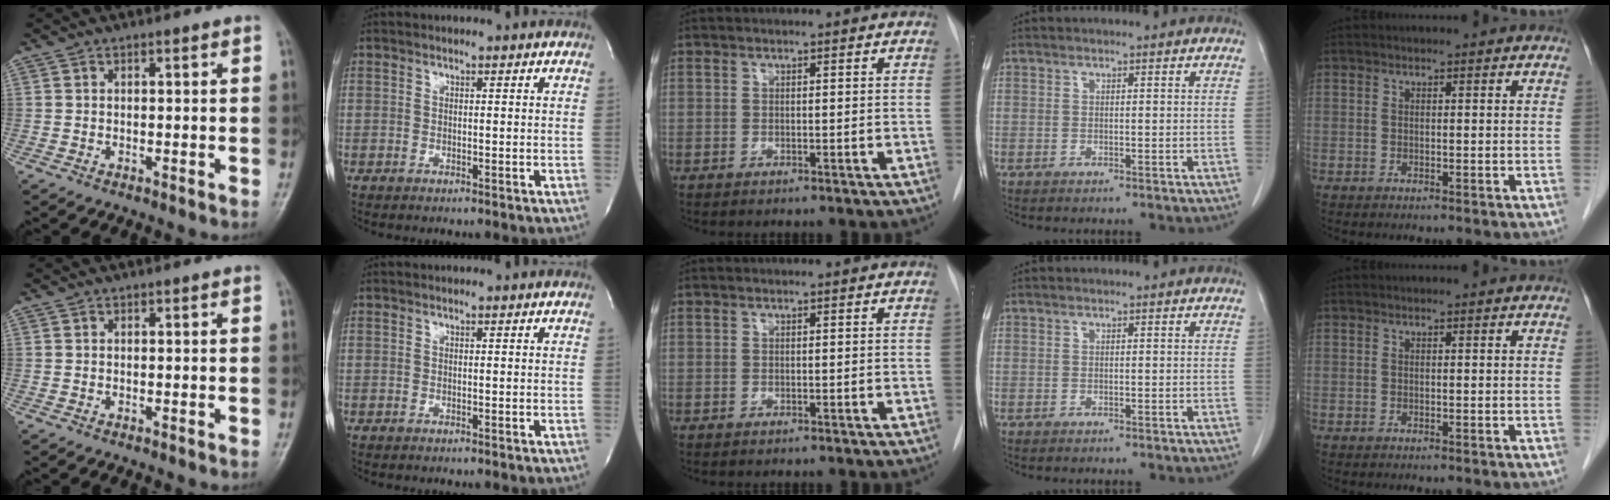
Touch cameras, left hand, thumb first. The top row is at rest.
{}